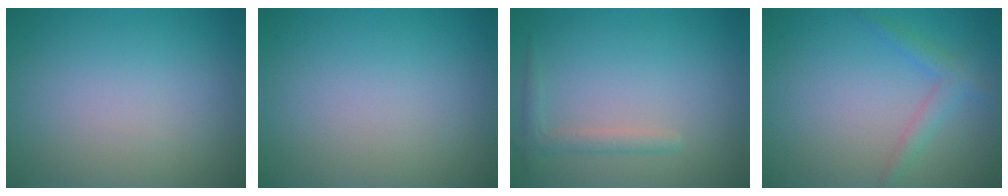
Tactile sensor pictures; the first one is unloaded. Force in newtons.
{"total": 0.0}
{"total": 1.5, "press": 1.5, "slide": 0.1}
{"total": 2.0, "press": 2.0, "slide": 0.1}